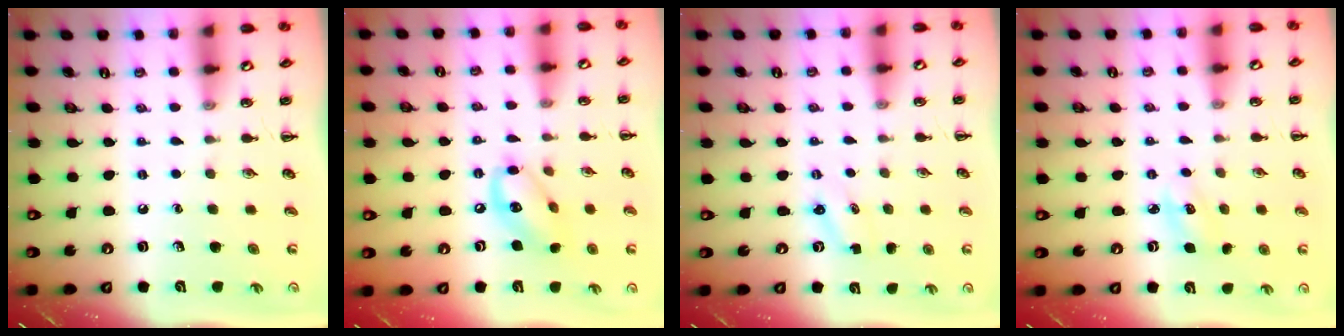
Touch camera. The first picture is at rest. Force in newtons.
{"total": 10.9, "press": 10.6, "slide": 2.2}
{"total": 1.8, "press": 1.7, "slide": 0.5}
{"total": 4.9, "press": 4.7, "slide": 1.2}